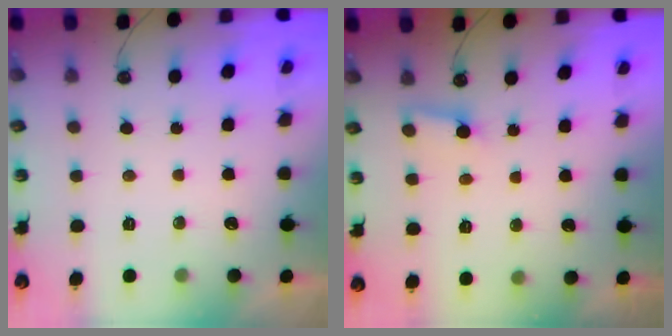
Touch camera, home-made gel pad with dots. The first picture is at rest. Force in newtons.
{"total": 2.6, "press": 2.6, "slide": 0.3}